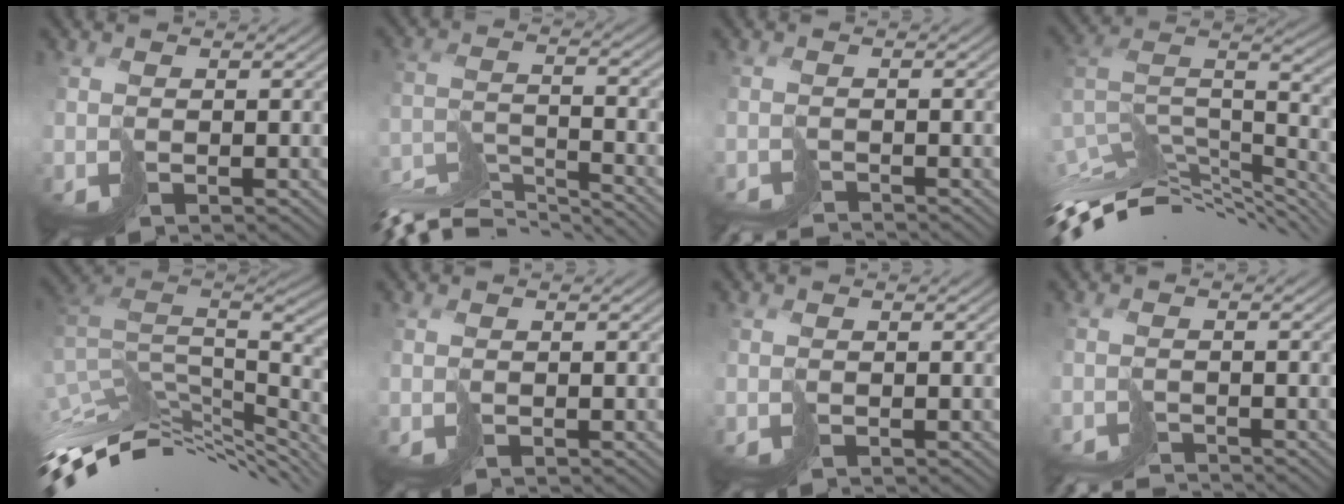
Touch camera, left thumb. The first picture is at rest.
{"total": 9.6, "force": [-8.6, 2.2, 3.6], "torque": [-0.082, -0.011, -0.158]}
{"total": 2.5, "force": [-2.4, 0.0, 0.3], "torque": [0.001, 0.000, -0.054]}
{"total": 12.5, "force": [-7.5, 5.5, 8.3], "torque": [-0.197, 0.002, -0.126]}
{"total": 12.7, "force": [-4.8, 5.9, 10.2], "torque": [-0.232, 0.005, -0.078]}
{"total": 0.0}
{"total": 0.0}
{"total": 3.4, "force": [-3.3, 0.1, 0.5], "torque": [-0.004, -0.001, -0.068]}